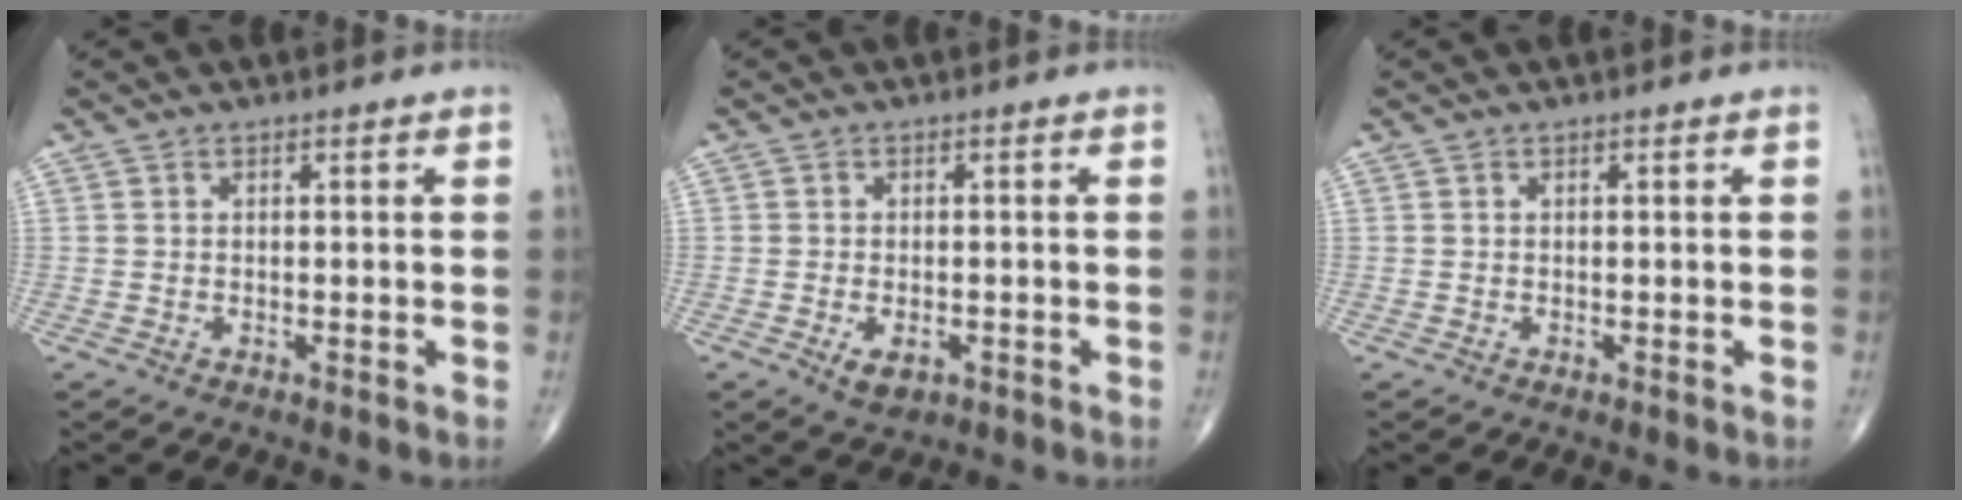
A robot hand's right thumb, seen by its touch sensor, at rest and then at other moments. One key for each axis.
{"total": 3.6, "fx": -1.4, "fy": 2.0, "fz": 2.6, "tx": -0.041, "ty": 0.001, "tz": -0.016}
{"total": 0.0}